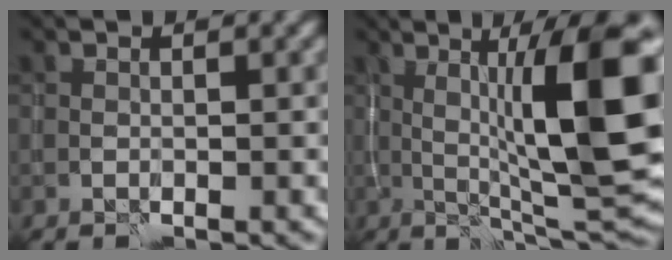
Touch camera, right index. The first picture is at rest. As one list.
[{"total": 12.9, "force": [1.5, 2.9, 12.5], "torque": [-0.183, 0.009, 0.025]}]